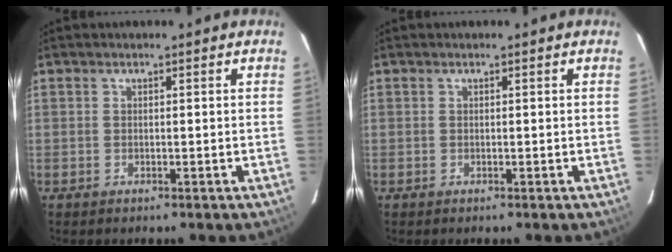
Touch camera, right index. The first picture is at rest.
{"total": 0.0}